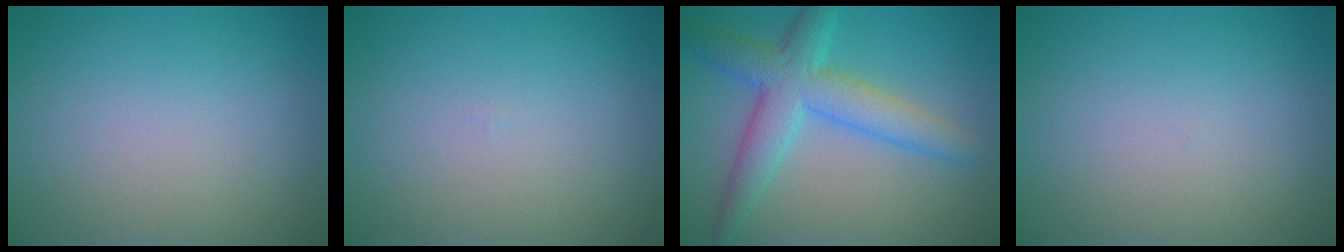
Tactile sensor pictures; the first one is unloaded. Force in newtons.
{"total": 0.0}
{"total": 5.8, "press": 5.8, "slide": 0.1}
{"total": 0.0}